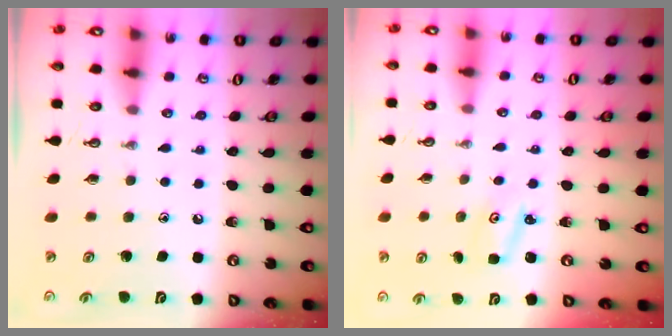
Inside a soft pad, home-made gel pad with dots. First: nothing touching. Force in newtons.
{"total": 3.2, "press": 3.2, "slide": 0.3}